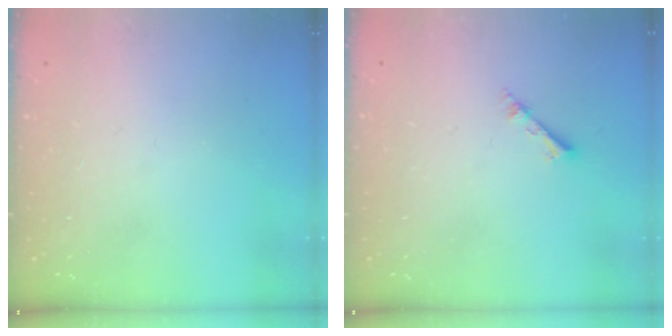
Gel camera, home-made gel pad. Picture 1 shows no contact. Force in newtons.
{"total": 2.1, "press": 2.1, "slide": 0.3}